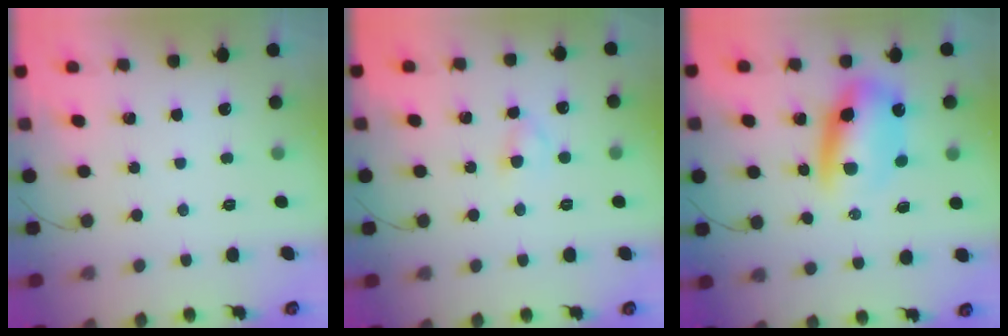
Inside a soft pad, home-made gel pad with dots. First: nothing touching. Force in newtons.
{"total": 2.6, "press": 2.5, "slide": 0.9}
{"total": 10.8, "press": 10.4, "slide": 3.0}